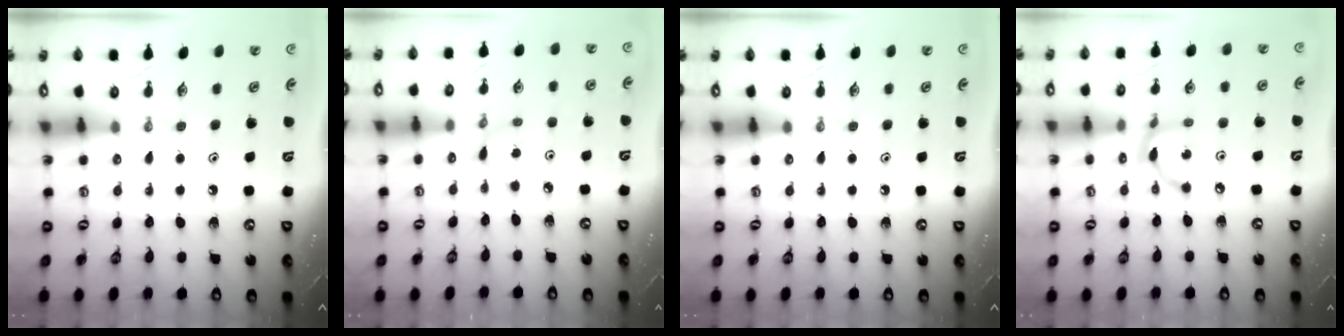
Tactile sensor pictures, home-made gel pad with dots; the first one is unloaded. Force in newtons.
{"total": 1.9, "press": 1.9, "slide": 0.2}
{"total": 0.0}
{"total": 6.4, "press": 6.4, "slide": 0.2}